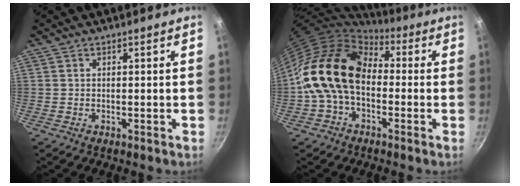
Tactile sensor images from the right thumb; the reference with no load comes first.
{"total": 16.1, "force": [-0.2, 11.3, 11.5], "torque": [-0.177, 0.037, -0.021]}